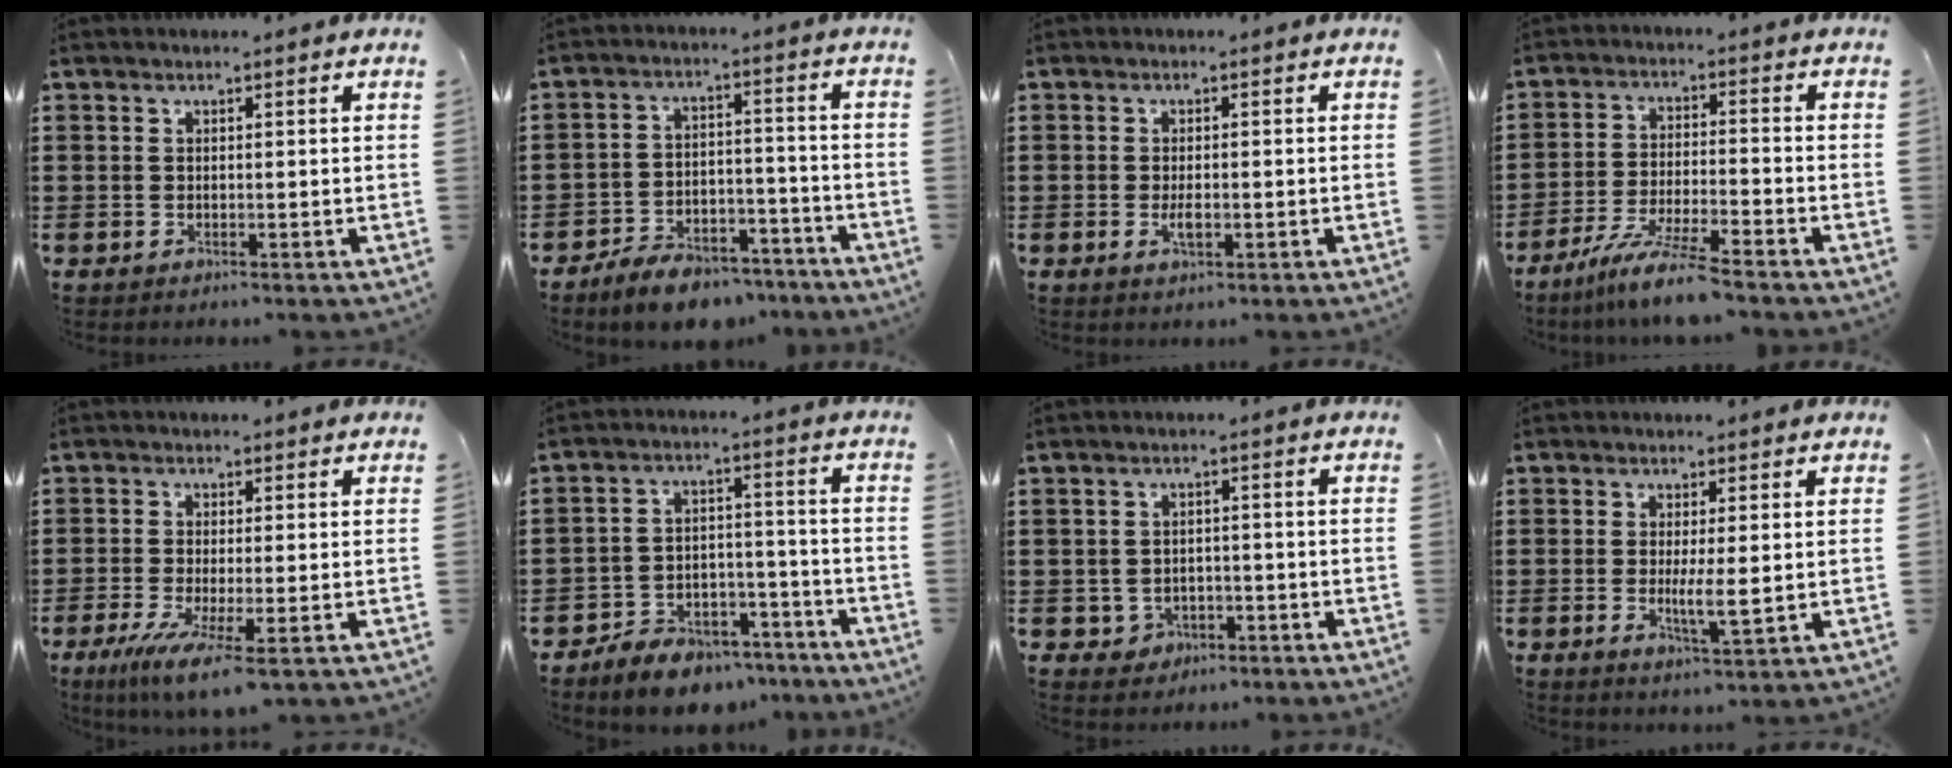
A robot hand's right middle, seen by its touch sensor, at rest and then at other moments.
{"total": 7.2, "force": [-6.7, 1.8, 1.7], "torque": [-0.026, 0.022, -0.128]}
{"total": 2.3, "force": [-0.6, 0.8, 2.1], "torque": [-0.048, -0.005, -0.012]}
{"total": 7.9, "force": [-6.6, -0.3, 4.2], "torque": [-0.089, -0.014, -0.127]}
{"total": 5.2, "force": [-2.3, 0.4, 4.7], "torque": [-0.097, -0.022, -0.036]}
{"total": 7.6, "force": [-7.1, 2.3, 1.4], "torque": [-0.014, 0.032, -0.133]}
{"total": 2.1, "force": [-1.4, 1.6, 0.4], "torque": [-0.017, -0.002, -0.031]}
{"total": 3.8, "force": [-0.1, 0.7, 3.7], "torque": [-0.052, -0.009, -0.004]}